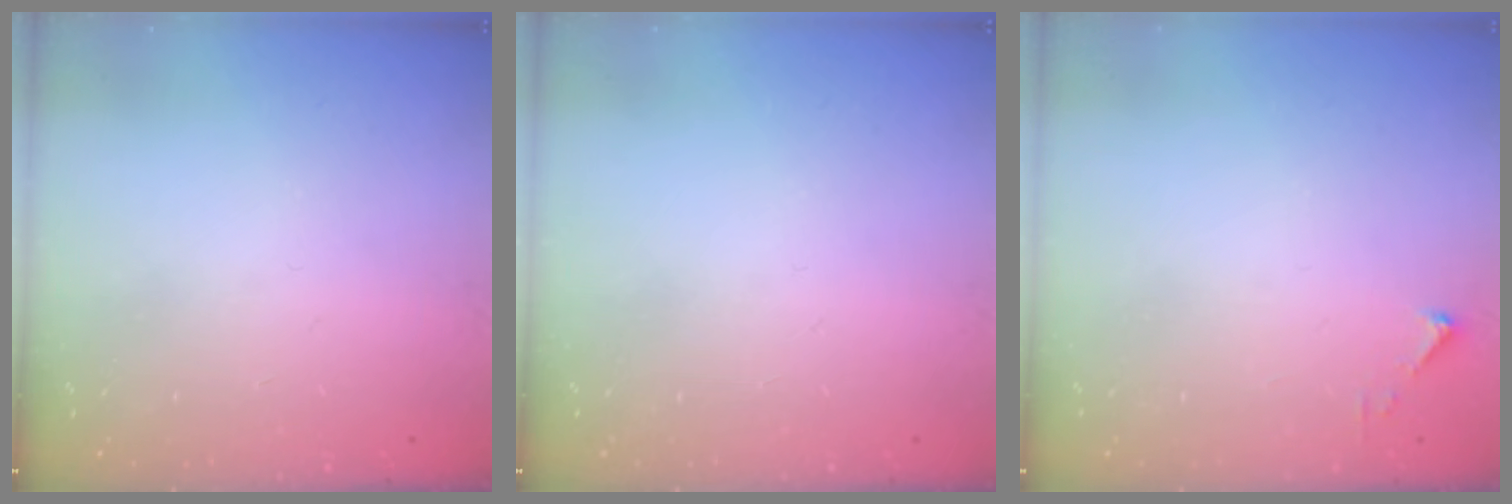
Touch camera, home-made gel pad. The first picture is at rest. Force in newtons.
{"total": 0.0}
{"total": 2.7, "press": 2.7, "slide": 0.3}